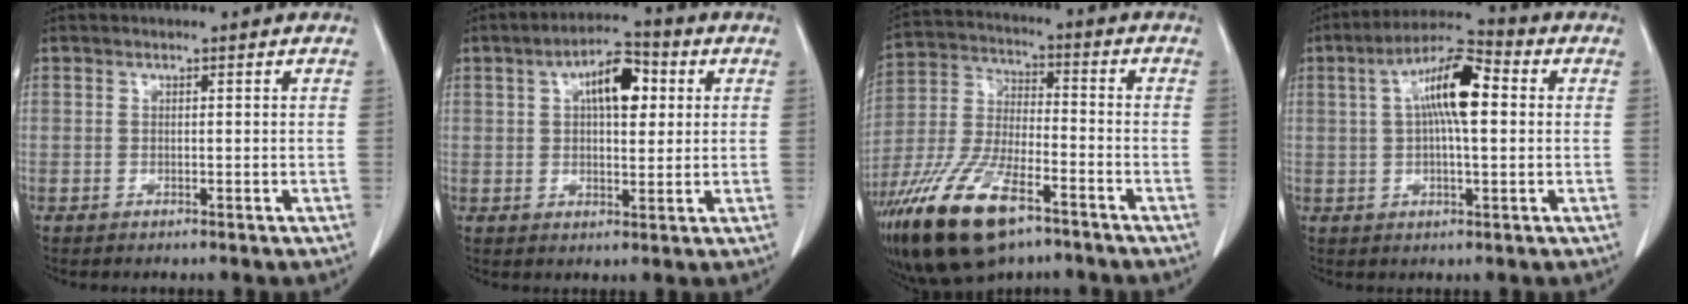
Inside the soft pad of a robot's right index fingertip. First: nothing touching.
{"total": 8.2, "force": [2.5, 3.3, 7.0], "torque": [-0.113, 0.020, 0.037]}
{"total": 17.4, "force": [-10.8, 5.7, 12.4], "torque": [-0.273, -0.025, -0.199]}
{"total": 10.4, "force": [2.0, 2.5, 9.9], "torque": [-0.183, 0.027, 0.028]}